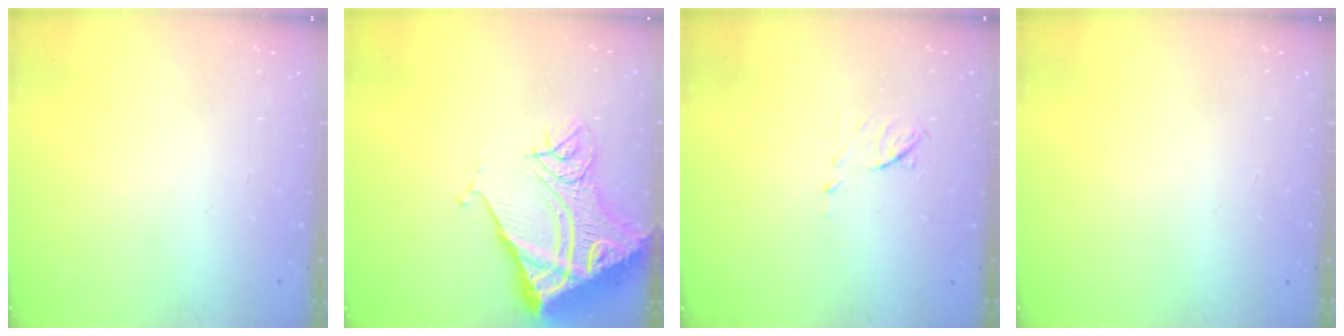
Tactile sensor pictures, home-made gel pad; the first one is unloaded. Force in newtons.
{"total": 17.3, "press": 17.2, "slide": 2.1}
{"total": 6.2, "press": 6.2, "slide": 0.9}
{"total": 0.0}